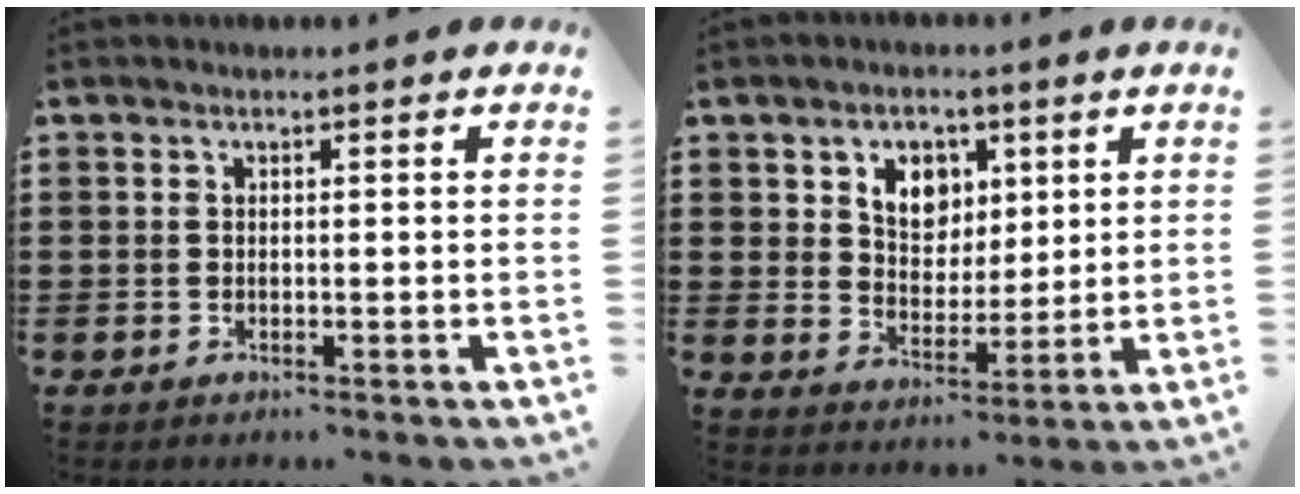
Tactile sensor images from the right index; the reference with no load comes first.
{"total": 5.9, "force": [3.1, 4.5, 2.3], "torque": [-0.053, 0.008, 0.053]}